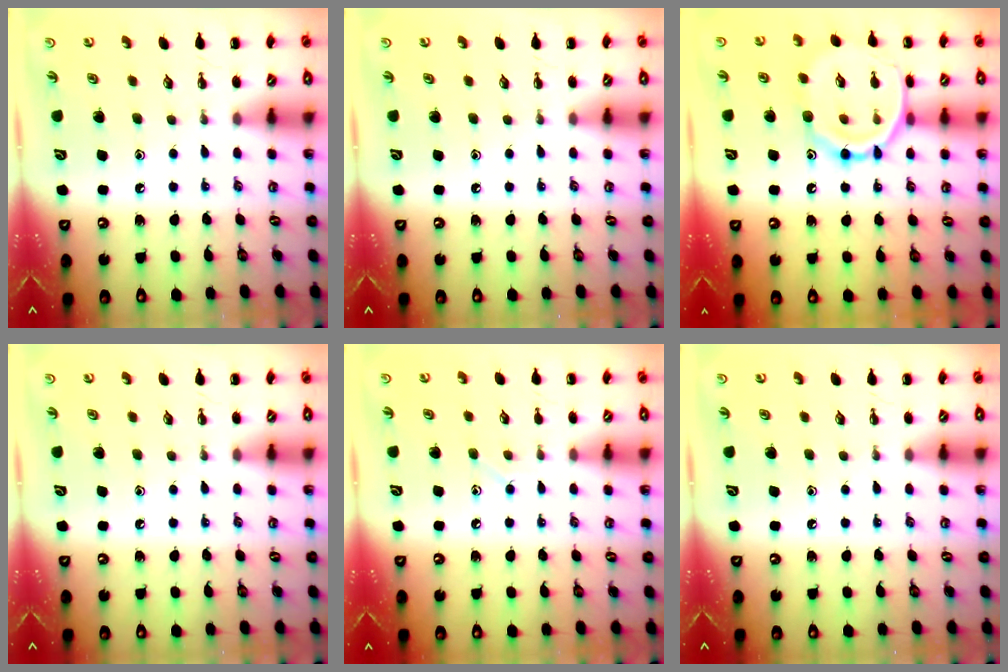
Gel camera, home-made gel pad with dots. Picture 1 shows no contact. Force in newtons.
{"total": 0.0}
{"total": 14.3, "press": 14.2, "slide": 0.8}
{"total": 0.0}
{"total": 5.0, "press": 4.8, "slide": 1.3}
{"total": 0.0}